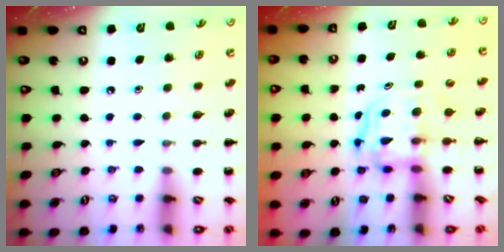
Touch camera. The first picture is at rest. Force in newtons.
{"total": 3.7, "press": 3.6, "slide": 0.3}